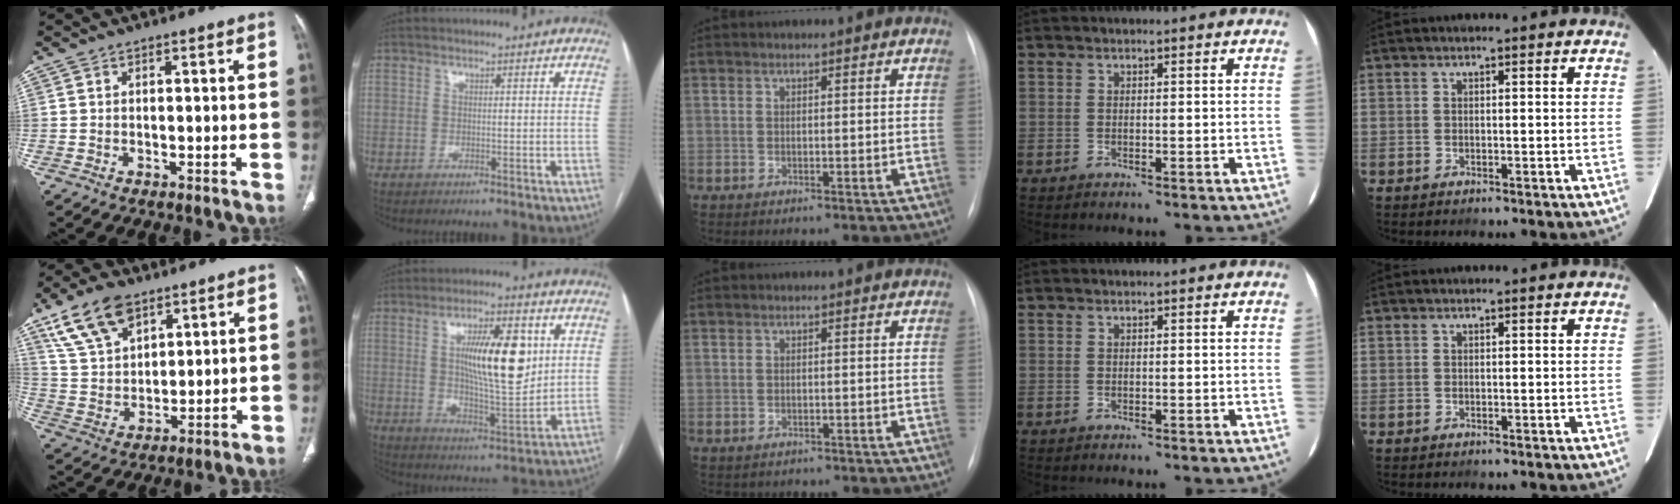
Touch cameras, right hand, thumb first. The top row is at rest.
{"thumb": {"total": 12.7, "force": [7.9, 6.9, 7.2], "torque": [-0.121, -0.024, 0.158]}, "index": {"total": 13.8, "force": [3.3, 3.4, 13.0], "torque": [-0.222, 0.000, 0.057]}, "middle": {"total": 1.5, "force": [-1.3, 0.9, 0.0], "torque": [-0.006, 0.001, -0.015]}}